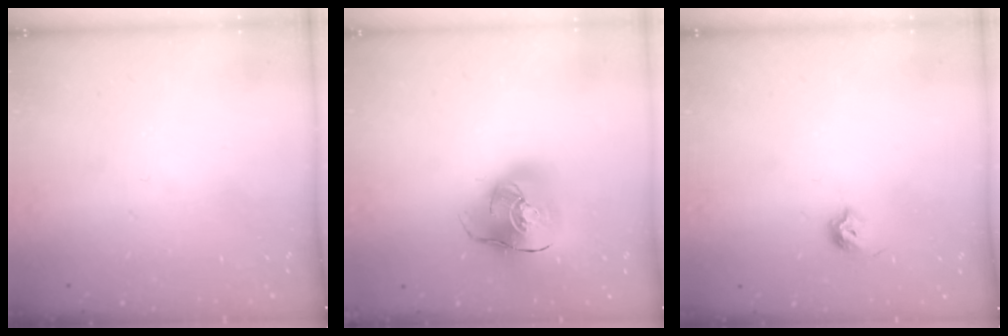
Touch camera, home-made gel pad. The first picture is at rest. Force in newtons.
{"total": 16.8, "press": 16.6, "slide": 2.8}
{"total": 6.2, "press": 6.1, "slide": 1.0}